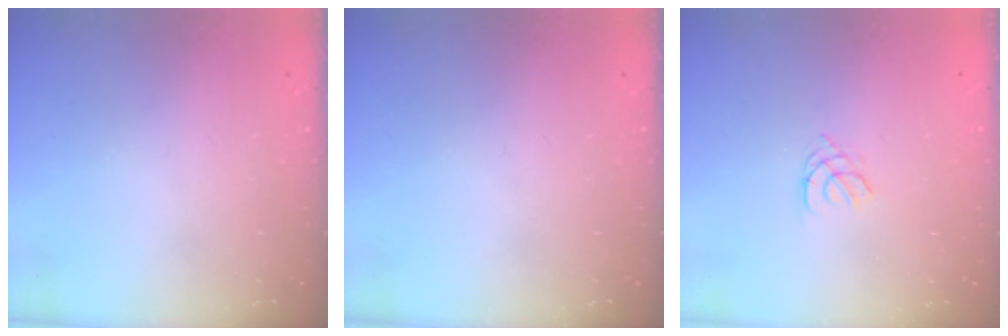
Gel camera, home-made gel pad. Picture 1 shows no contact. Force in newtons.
{"total": 0.0}
{"total": 1.4, "press": 1.4, "slide": 0.3}